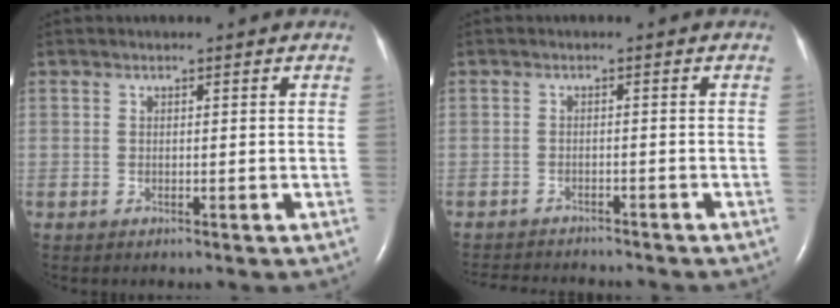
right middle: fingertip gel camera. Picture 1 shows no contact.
{"total": 9.2, "force": [-8.6, 1.7, 2.8], "torque": [-0.046, -0.008, -0.115]}